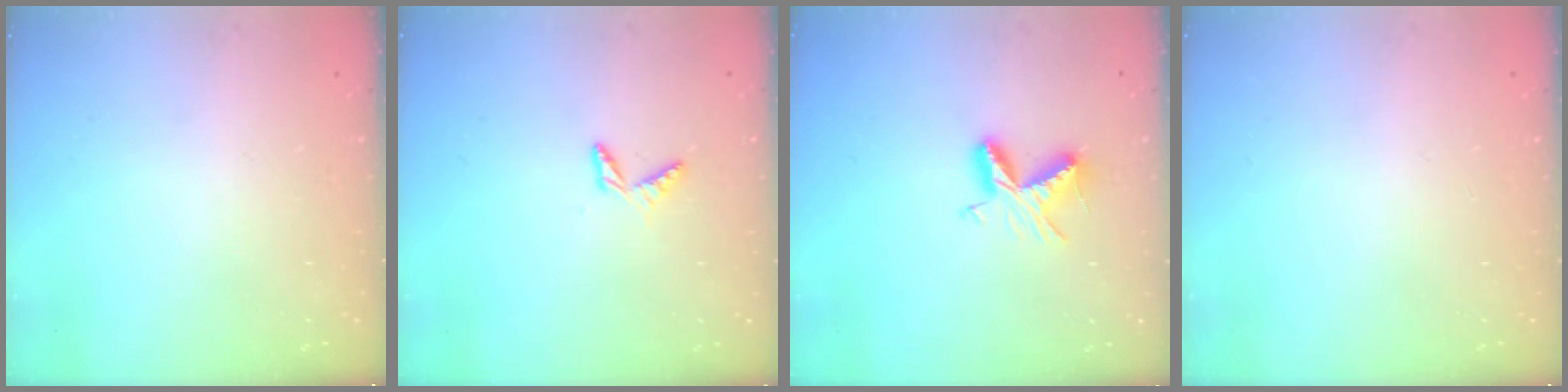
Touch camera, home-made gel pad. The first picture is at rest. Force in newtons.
{"total": 4.0, "press": 3.9, "slide": 0.3}
{"total": 7.3, "press": 7.3, "slide": 0.7}
{"total": 0.0}